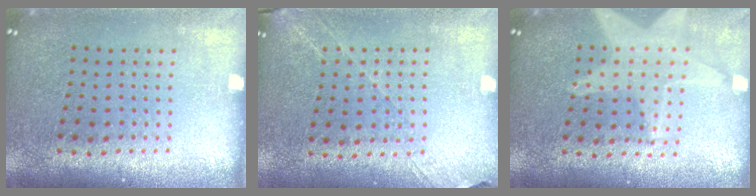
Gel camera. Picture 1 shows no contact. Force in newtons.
{"total": 1.3, "press": 1.2, "slide": 0.4}
{"total": 1.9, "press": 1.6, "slide": 1.0}